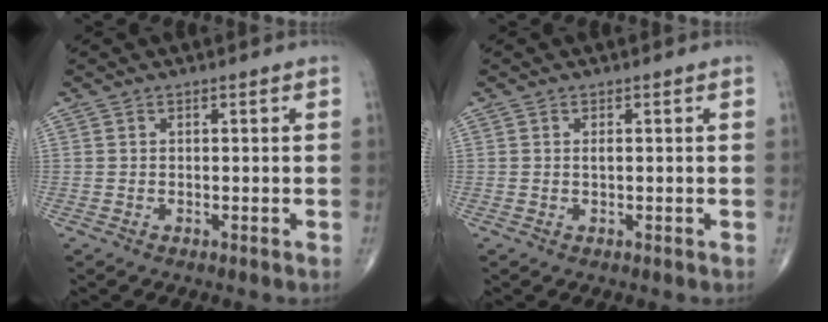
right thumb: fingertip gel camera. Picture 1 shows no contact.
{"total": 0.7, "force": [0.1, 0.3, 0.7], "torque": [-0.012, 0.000, -0.001]}